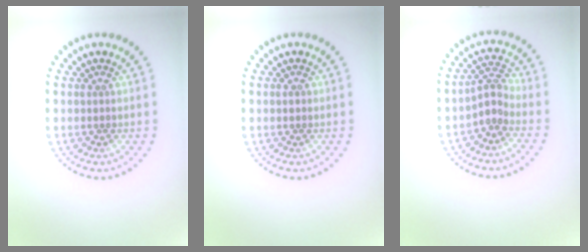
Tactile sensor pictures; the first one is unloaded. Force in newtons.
{"total": 0.7, "press": 0.7, "slide": 0.1}
{"total": 2.1, "press": 1.4, "slide": 1.5}